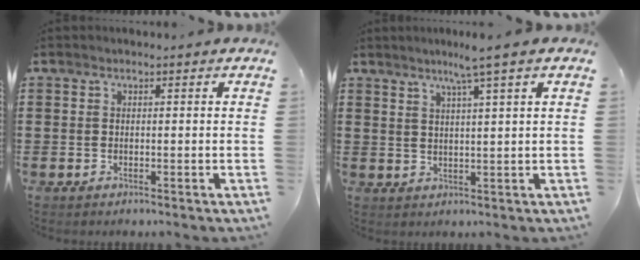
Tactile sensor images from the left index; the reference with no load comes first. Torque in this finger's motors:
{"motor_torque": [2.14, 0.00, 0.18, 0.08]}